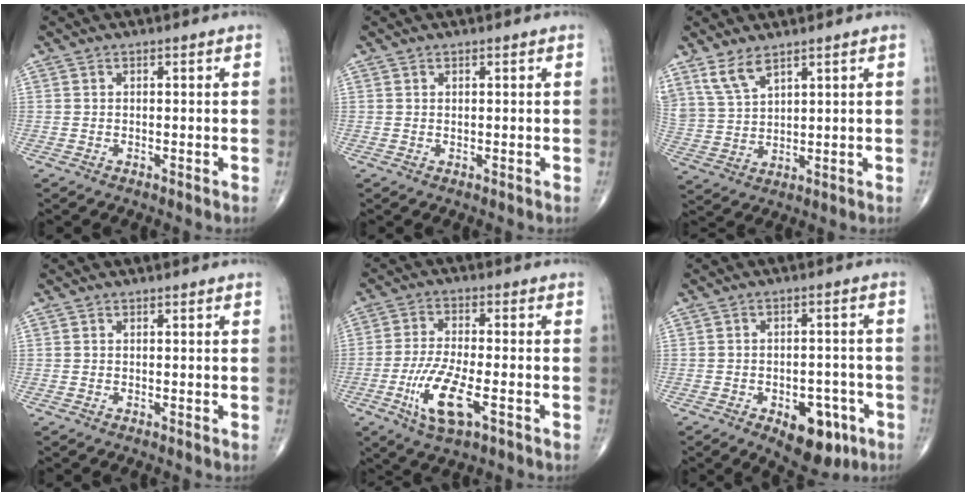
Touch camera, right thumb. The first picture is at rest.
{"total": 0.0}
{"total": 6.4, "force": [4.7, 2.4, 3.7], "torque": [-0.073, -0.019, 0.105]}
{"total": 0.0}
{"total": 10.6, "force": [-4.0, 3.4, 9.2], "torque": [-0.194, 0.005, -0.071]}
{"total": 10.7, "force": [-5.0, 5.9, 7.4], "torque": [-0.068, 0.025, -0.059]}